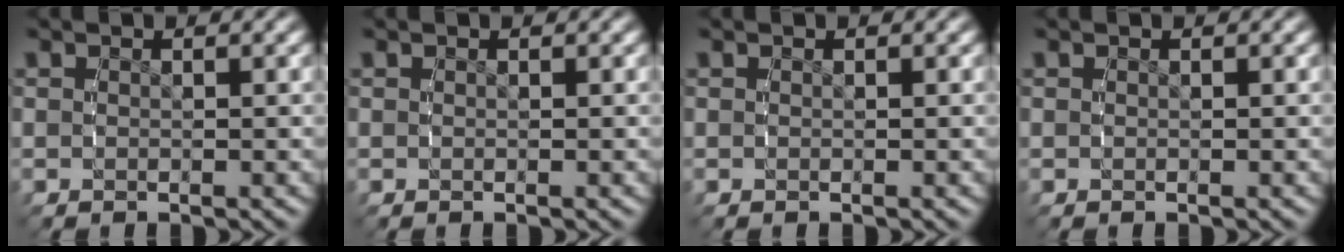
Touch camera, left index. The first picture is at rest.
{"total": 0.0}
{"total": 0.0}
{"total": 0.0}